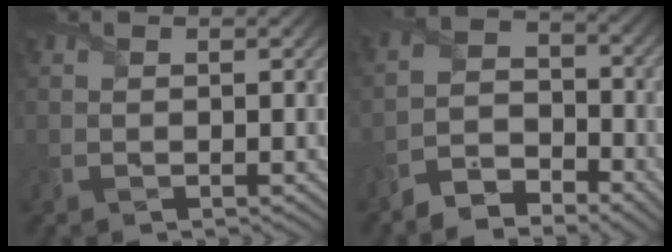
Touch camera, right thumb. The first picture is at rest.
{"total": 6.1, "force": [-4.8, 3.0, 2.2], "torque": [-0.040, -0.001, -0.101]}